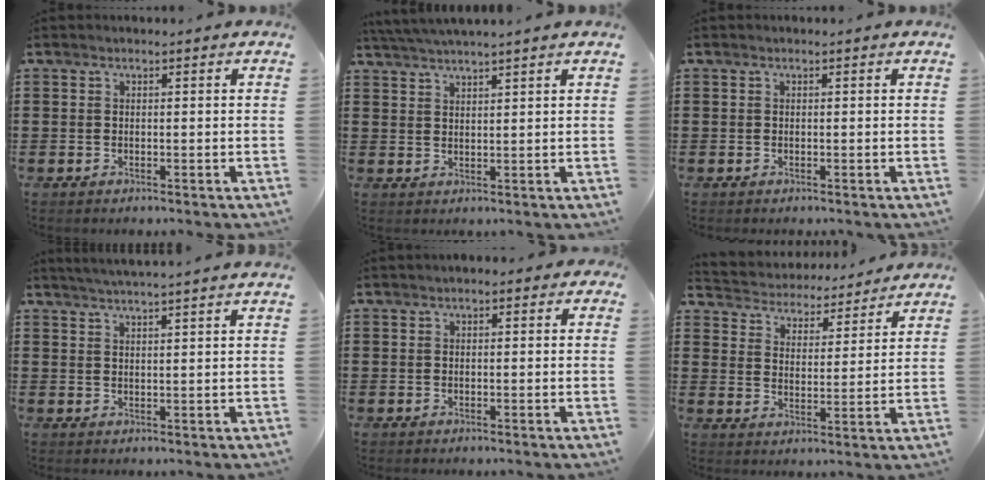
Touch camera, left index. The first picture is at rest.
{"total": 2.9, "force": [2.7, -0.9, 0.6], "torque": [-0.019, -0.006, 0.050]}
{"total": 0.0}
{"total": 2.8, "force": [2.5, -1.1, 0.6], "torque": [-0.015, -0.009, 0.046]}
{"total": 1.0, "force": [0.2, 0.6, 0.8], "torque": [-0.016, 0.006, 0.002]}
{"total": 4.3, "force": [4.3, 0.2, -0.3], "torque": [-0.021, -0.035, 0.069]}